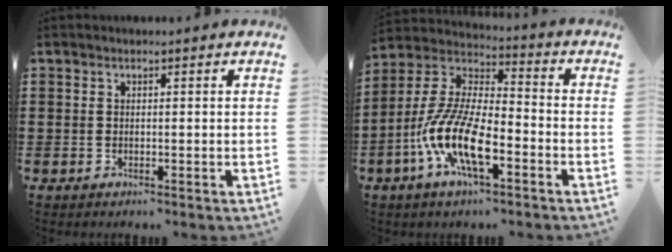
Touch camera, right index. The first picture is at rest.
{"total": 11.9, "force": [-5.2, 4.4, 9.8], "torque": [-0.238, -0.015, -0.104]}